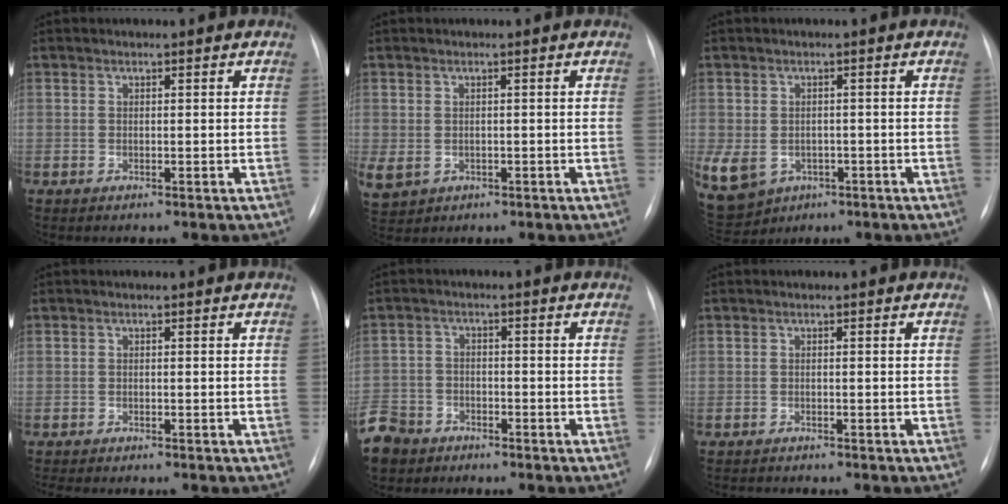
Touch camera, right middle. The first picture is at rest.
{"total": 5.3, "force": [-1.5, 4.3, 2.6], "torque": [-0.073, -0.004, -0.009]}
{"total": 21.1, "force": [-8.2, 17.0, 9.4], "torque": [-0.318, -0.019, -0.107]}
{"total": 7.2, "force": [-6.3, 1.2, 3.3], "torque": [-0.038, -0.007, -0.083]}
{"total": 10.6, "force": [-7.3, 7.2, 2.7], "torque": [-0.100, -0.007, -0.131]}
{"total": 3.3, "force": [-3.1, 0.1, 1.1], "torque": [-0.015, -0.010, -0.039]}